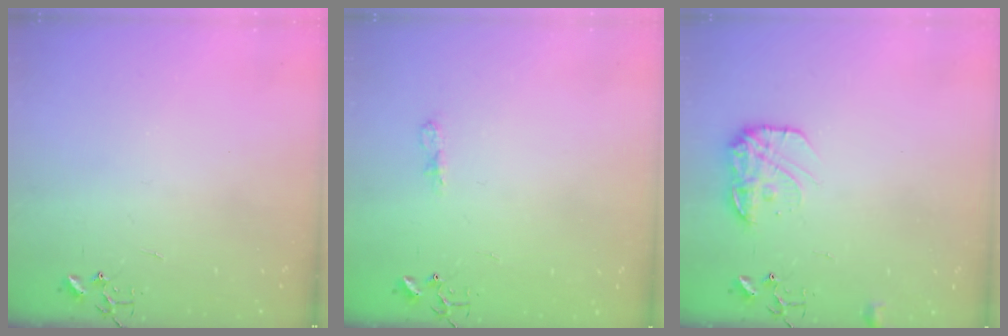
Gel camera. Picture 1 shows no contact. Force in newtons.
{"total": 6.2, "press": 6.2, "slide": 0.8}
{"total": 11.9, "press": 11.9, "slide": 0.4}